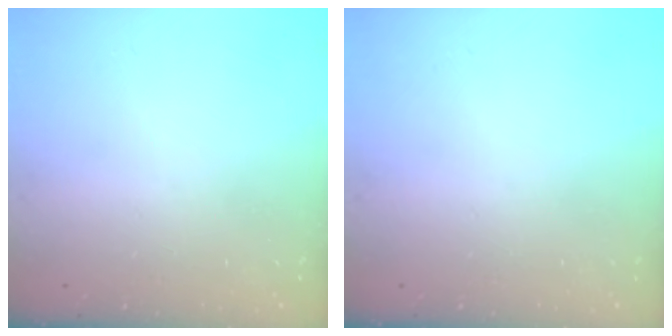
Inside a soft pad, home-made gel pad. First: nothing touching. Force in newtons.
{"total": 0.0}